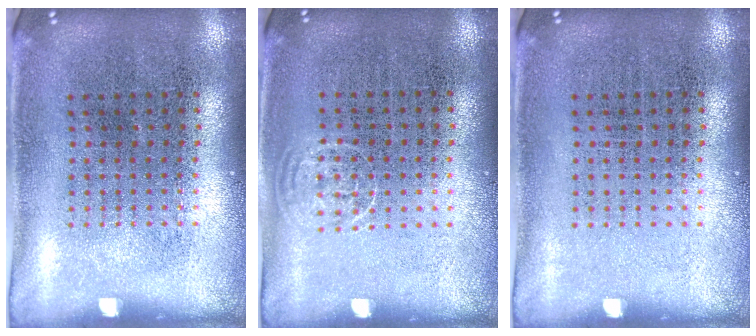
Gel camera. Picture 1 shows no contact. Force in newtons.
{"total": 0.6, "press": 0.4, "slide": 0.4}
{"total": 0.0}